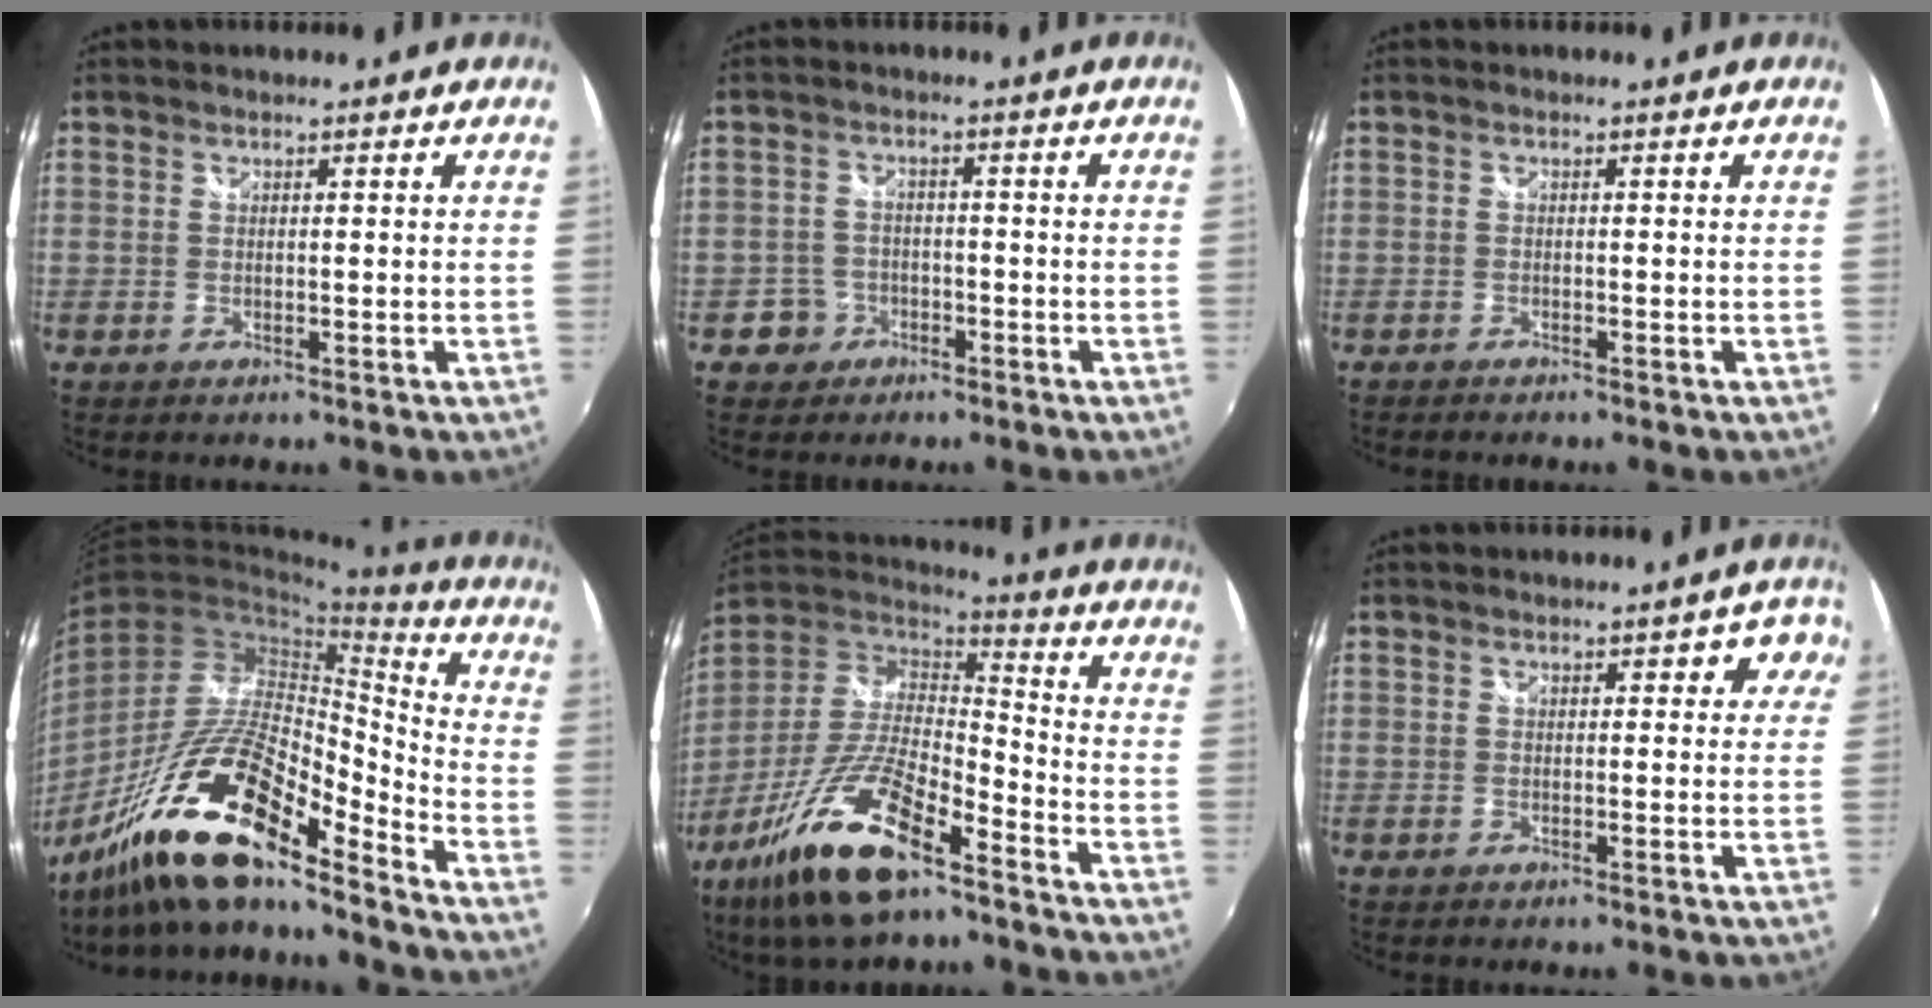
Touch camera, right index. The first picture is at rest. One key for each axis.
{"total": 4.1, "fx": -2.3, "fy": 3.4, "fz": -0.1, "tx": -0.008, "ty": 0.014, "tz": -0.041}
{"total": 1.6, "fx": -1.5, "fy": 0.3, "fz": 0.3, "tx": -0.015, "ty": -0.011, "tz": -0.029}
{"total": 20.6, "fx": -14.5, "fy": 4.6, "fz": 14.0, "tx": -0.254, "ty": -0.013, "tz": -0.283}
{"total": 19.5, "fx": -12.5, "fy": 5.4, "fz": 13.9, "tx": -0.289, "ty": -0.027, "tz": -0.237}
{"total": 4.0, "fx": 1.5, "fy": 2.3, "fz": 2.9, "tx": -0.022, "ty": 0.013, "tz": 0.019}